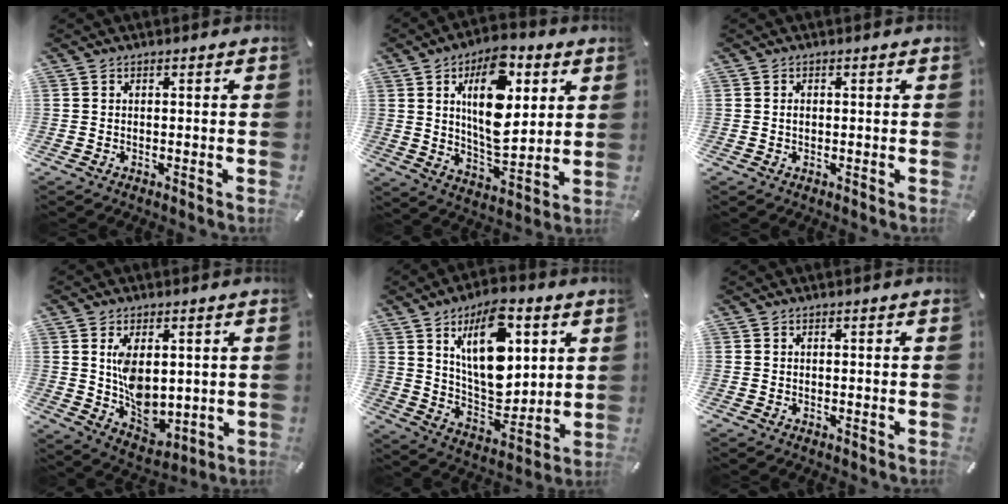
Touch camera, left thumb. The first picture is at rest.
{"total": 17.2, "force": [6.1, 9.0, 13.3], "torque": [-0.224, -0.017, 0.099]}
{"total": 1.1, "force": [0.0, 0.7, 0.8], "torque": [-0.017, 0.002, -0.001]}
{"total": 9.2, "force": [1.9, 6.1, 6.6], "torque": [-0.109, -0.014, 0.039]}
{"total": 18.5, "force": [7.6, 9.8, 13.8], "torque": [-0.231, -0.028, 0.125]}
{"total": 0.0}